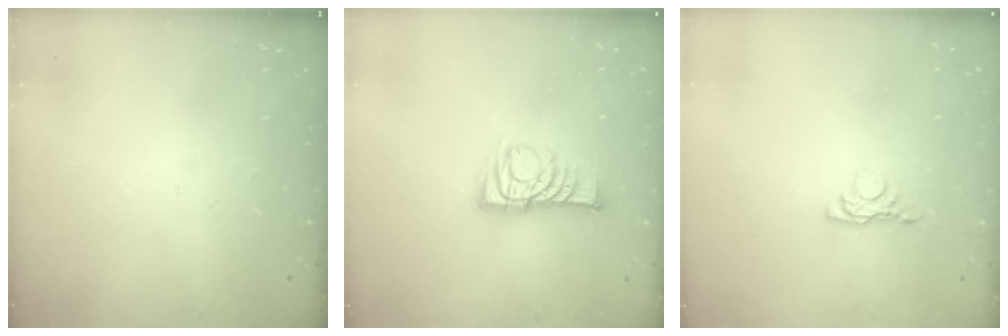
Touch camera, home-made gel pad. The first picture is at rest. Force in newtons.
{"total": 10.2, "press": 10.1, "slide": 0.8}
{"total": 3.7, "press": 3.7, "slide": 0.7}